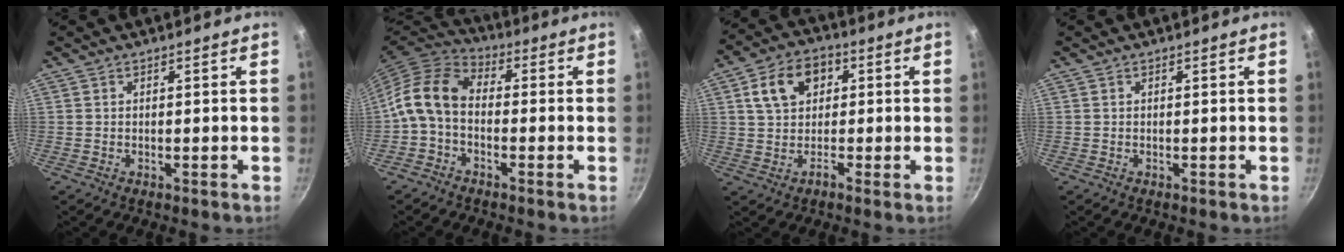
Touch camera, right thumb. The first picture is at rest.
{"total": 9.6, "force": [-1.7, 6.4, 7.0], "torque": [-0.133, 0.041, -0.052]}
{"total": 9.2, "force": [2.0, 6.9, 5.6], "torque": [-0.067, 0.021, 0.024]}
{"total": 0.0}